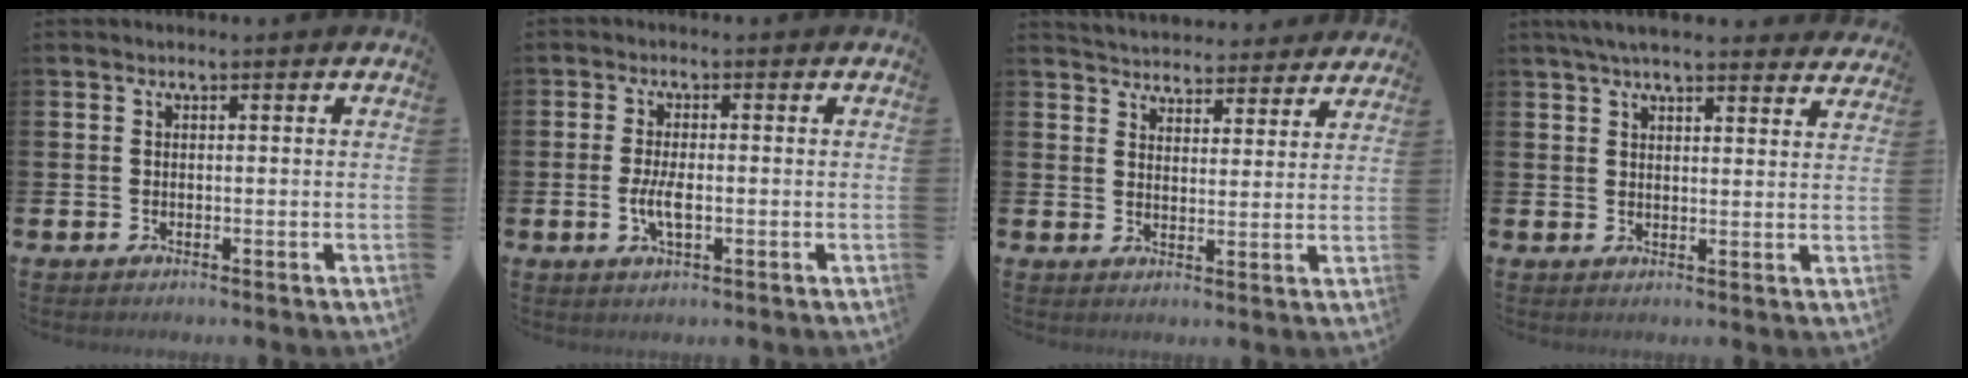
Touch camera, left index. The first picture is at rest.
{"total": 3.6, "force": [-0.6, 1.3, 3.3], "torque": [-0.062, -0.002, -0.014]}
{"total": 4.8, "force": [4.7, 0.9, -0.3], "torque": [-0.009, -0.037, 0.083]}
{"total": 5.3, "force": [4.9, 0.7, 2.0], "torque": [-0.045, -0.013, 0.089]}